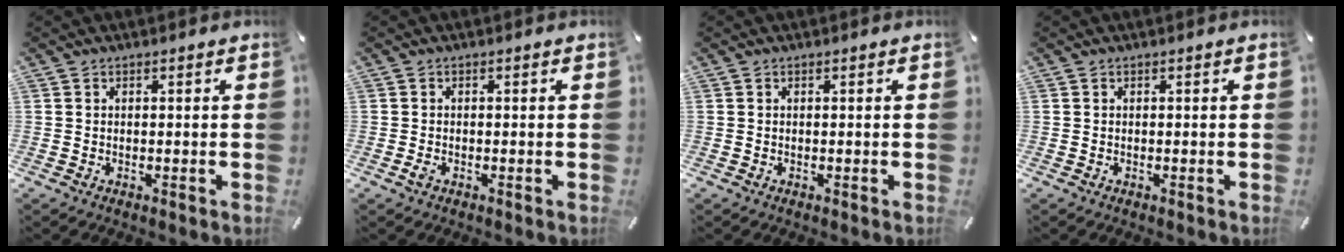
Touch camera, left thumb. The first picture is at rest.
{"total": 1.0, "force": [-0.4, 0.5, 0.8], "torque": [-0.014, -0.001, -0.006]}
{"total": 0.0}
{"total": 0.0}